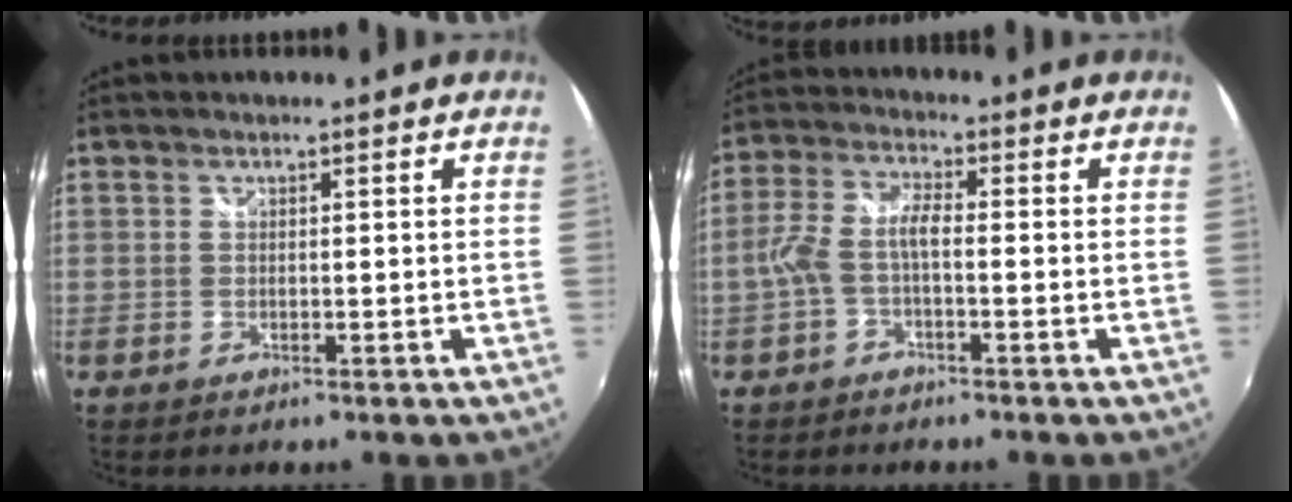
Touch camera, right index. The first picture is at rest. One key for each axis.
{"total": 5.1, "fx": -1.6, "fy": 1.4, "fz": 4.6, "tx": -0.109, "ty": 0.012, "tz": -0.031}